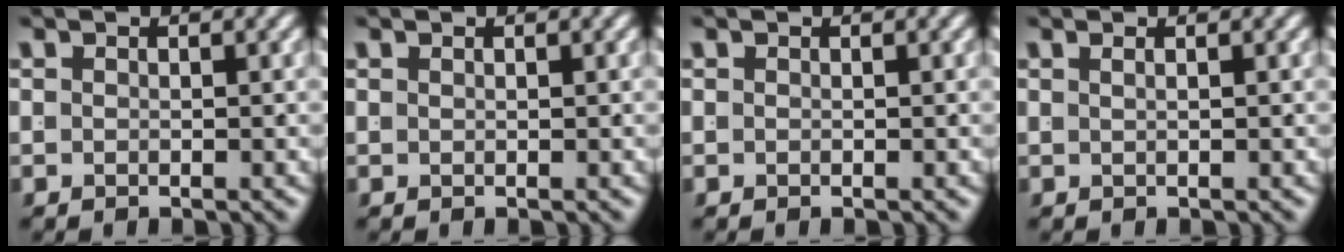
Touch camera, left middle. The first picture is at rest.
{"total": 0.7, "force": [0.2, -0.6, -0.1], "torque": [0.009, -0.001, 0.008]}
{"total": 0.0}
{"total": 1.3, "force": [0.2, -1.2, 0.4], "torque": [0.005, 0.002, 0.007]}